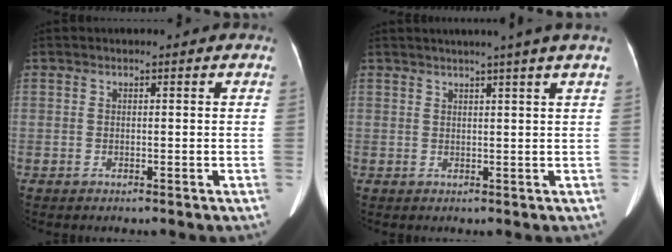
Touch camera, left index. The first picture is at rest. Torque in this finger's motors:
{"motor_torque": [-0.25, -1.44, 0.00, -0.02]}